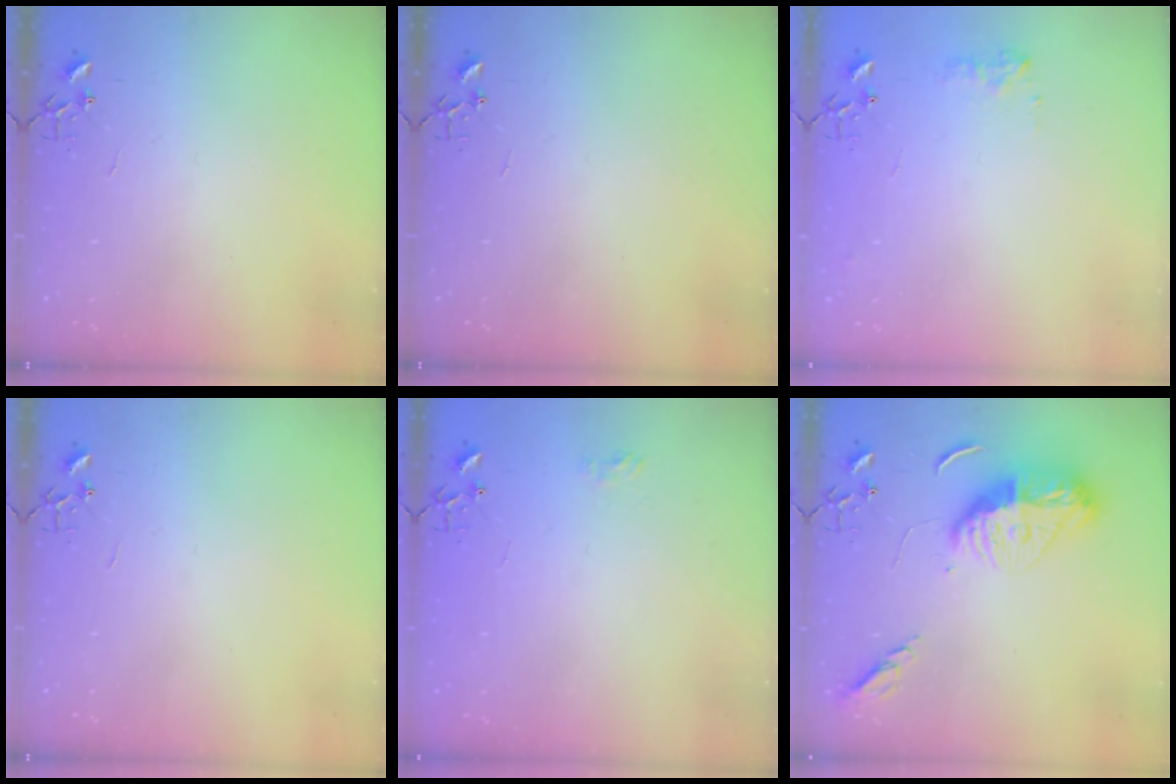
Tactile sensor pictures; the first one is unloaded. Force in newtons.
{"total": 0.0}
{"total": 7.8, "press": 7.8, "slide": 0.1}
{"total": 0.0}
{"total": 6.5, "press": 6.5, "slide": 0.6}
{"total": 15.6, "press": 15.5, "slide": 1.6}